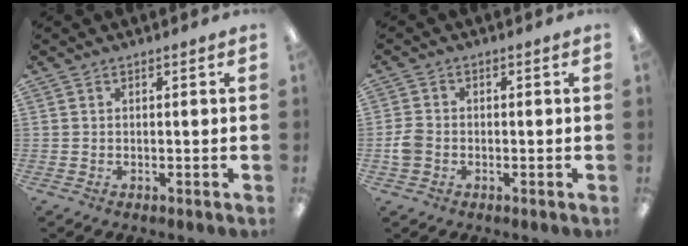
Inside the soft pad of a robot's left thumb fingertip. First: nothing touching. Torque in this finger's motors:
{"motor_torque": [-0.26, 0.34, 0.26, -0.19, 0.01]}